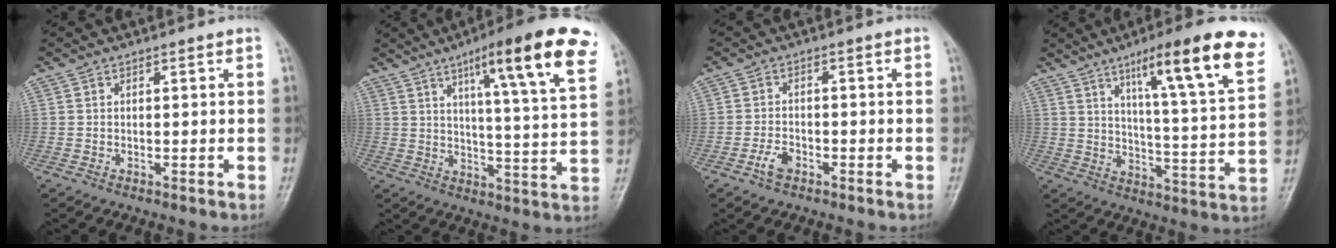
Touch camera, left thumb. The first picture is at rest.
{"total": 19.5, "force": [10.2, 2.6, 16.4], "torque": [-0.211, -0.031, 0.140]}
{"total": 3.0, "force": [-1.9, 1.6, 1.6], "torque": [-0.034, 0.010, -0.035]}
{"total": 19.4, "force": [10.8, 2.7, 15.9], "torque": [-0.208, -0.042, 0.159]}